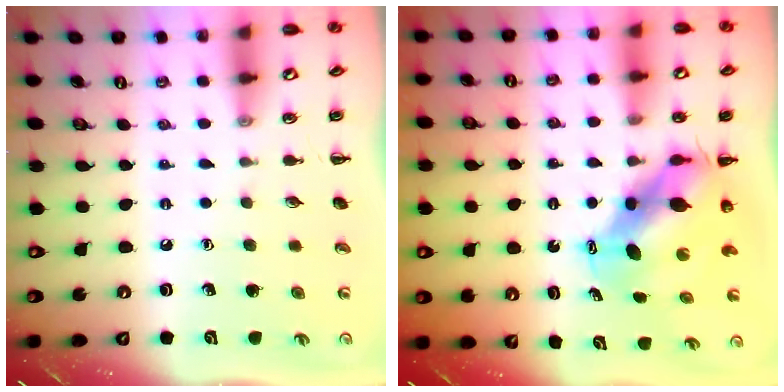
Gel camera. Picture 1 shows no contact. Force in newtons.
{"total": 7.9, "press": 7.8, "slide": 1.7}